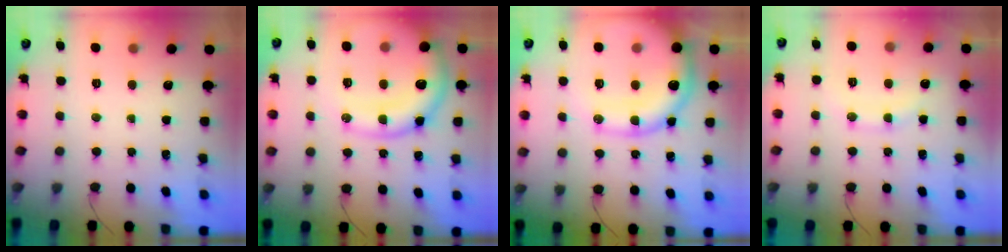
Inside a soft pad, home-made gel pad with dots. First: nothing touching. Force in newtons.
{"total": 16.0, "press": 15.7, "slide": 2.9}
{"total": 22.7, "press": 22.3, "slide": 4.2}
{"total": 10.3, "press": 10.3, "slide": 0.9}